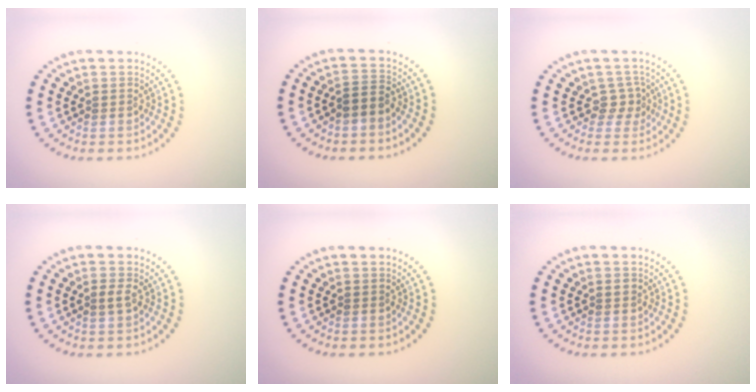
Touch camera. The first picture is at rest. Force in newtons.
{"total": 1.9, "press": 1.4, "slide": 1.2}
{"total": 1.8, "press": 1.2, "slide": 1.3}
{"total": 1.1, "press": 1.1, "slide": 0.3}
{"total": 0.0}
{"total": 0.5, "press": 0.4, "slide": 0.3}